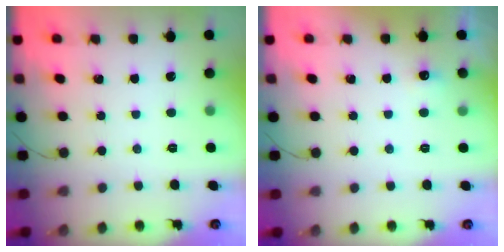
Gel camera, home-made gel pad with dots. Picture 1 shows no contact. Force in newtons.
{"total": 6.6, "press": 3.0, "slide": 5.9}